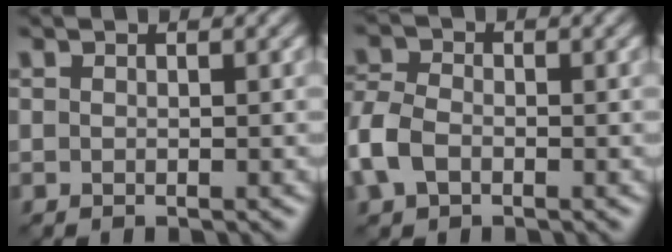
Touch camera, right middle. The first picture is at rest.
{"total": 4.1, "force": [-1.6, 2.7, 2.6], "torque": [-0.068, 0.003, -0.048]}